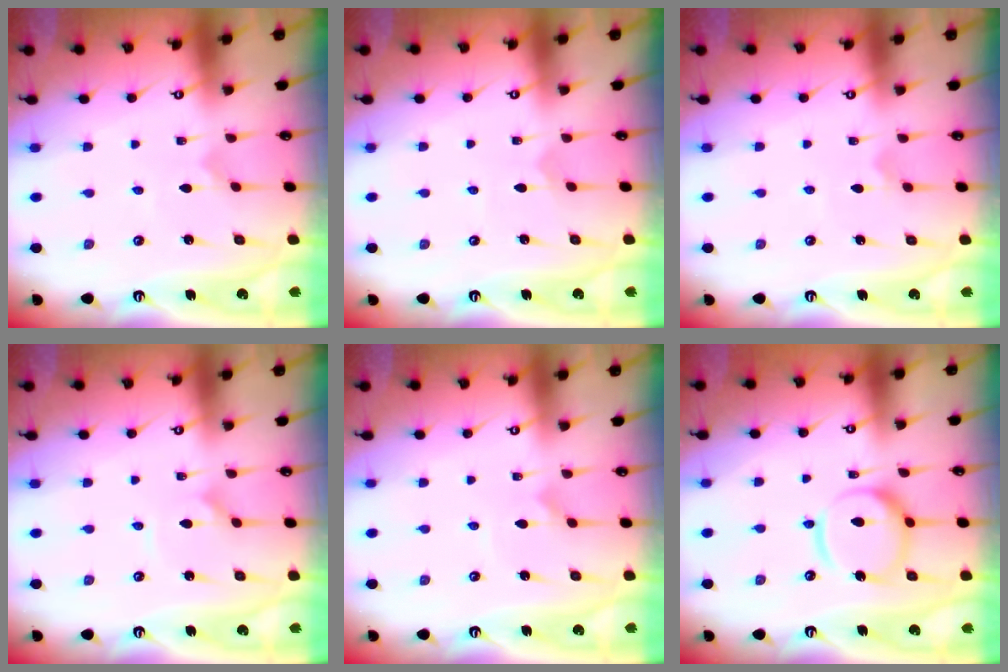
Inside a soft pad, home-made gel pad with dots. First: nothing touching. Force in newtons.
{"total": 2.4, "press": 2.4, "slide": 0.2}
{"total": 3.2, "press": 3.2, "slide": 0.1}
{"total": 1.2, "press": 1.2, "slide": 0.1}
{"total": 1.7, "press": 1.7, "slide": 0.1}
{"total": 15.3, "press": 15.2, "slide": 1.5}